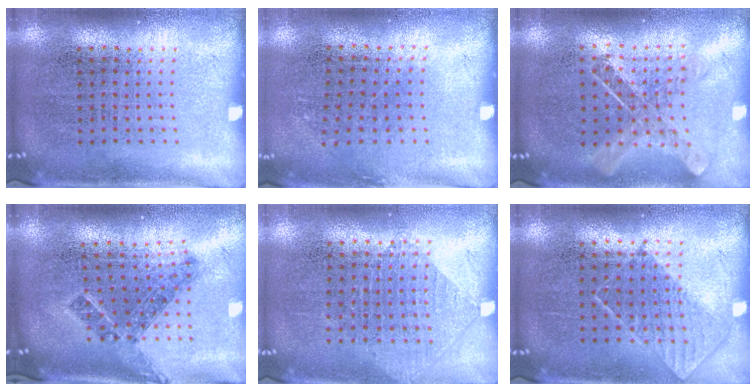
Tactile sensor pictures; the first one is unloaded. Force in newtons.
{"total": 0.8, "press": 0.7, "slide": 0.5}
{"total": 1.0, "press": 1.0, "slide": 0.1}
{"total": 1.0, "press": 0.9, "slide": 0.6}
{"total": 0.9, "press": 0.8, "slide": 0.3}
{"total": 0.8, "press": 0.8, "slide": 0.3}